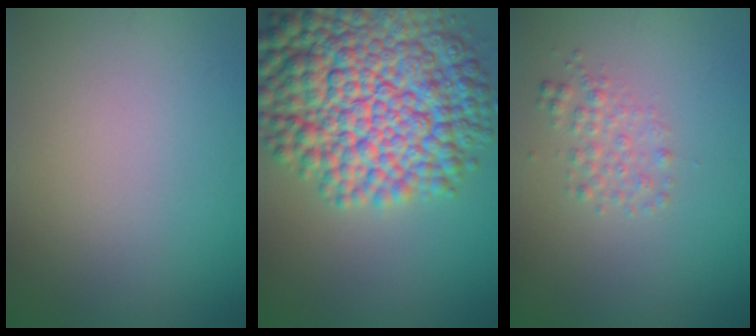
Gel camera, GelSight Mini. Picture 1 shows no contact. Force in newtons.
{"total": 13.6, "press": 13.6, "slide": 0.2}
{"total": 1.6, "press": 1.6, "slide": 0.0}